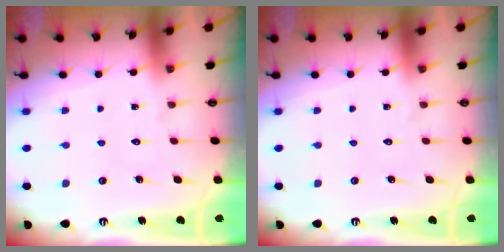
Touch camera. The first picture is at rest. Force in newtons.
{"total": 0.0}